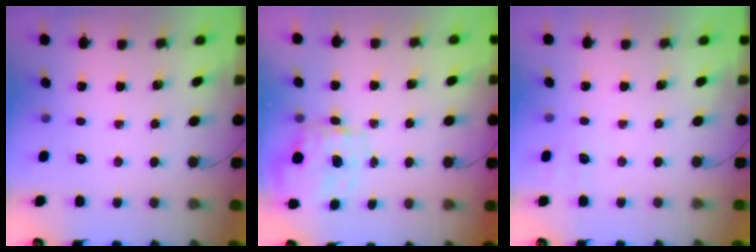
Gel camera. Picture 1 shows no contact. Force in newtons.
{"total": 2.8, "press": 2.6, "slide": 1.0}
{"total": 8.5, "press": 8.2, "slide": 2.1}